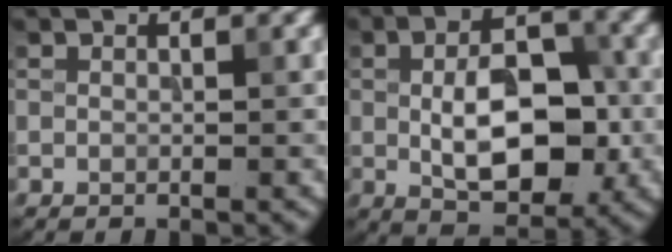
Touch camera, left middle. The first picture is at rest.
{"total": 7.9, "force": [-0.5, 4.2, 6.6], "torque": [-0.113, -0.001, -0.008]}